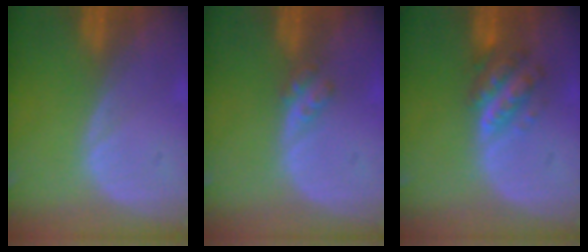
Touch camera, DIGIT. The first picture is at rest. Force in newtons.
{"total": 2.5, "press": 2.1, "slide": 1.4}
{"total": 5.8, "press": 5.3, "slide": 2.4}